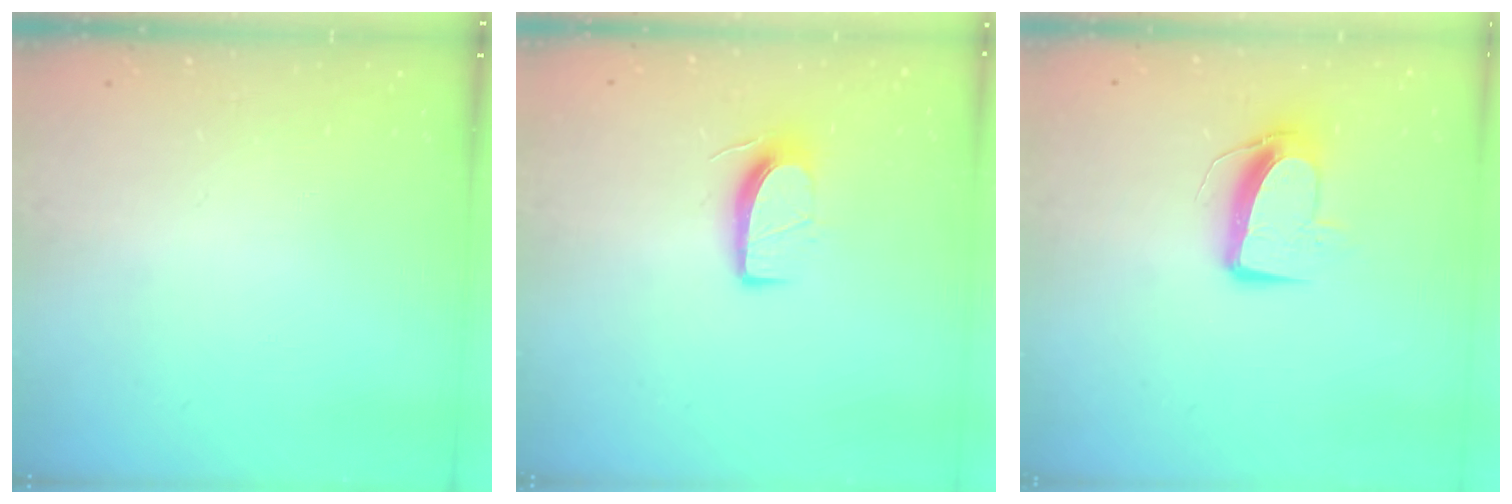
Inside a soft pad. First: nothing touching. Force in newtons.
{"total": 8.0, "press": 7.9, "slide": 1.0}
{"total": 9.8, "press": 9.8, "slide": 1.0}